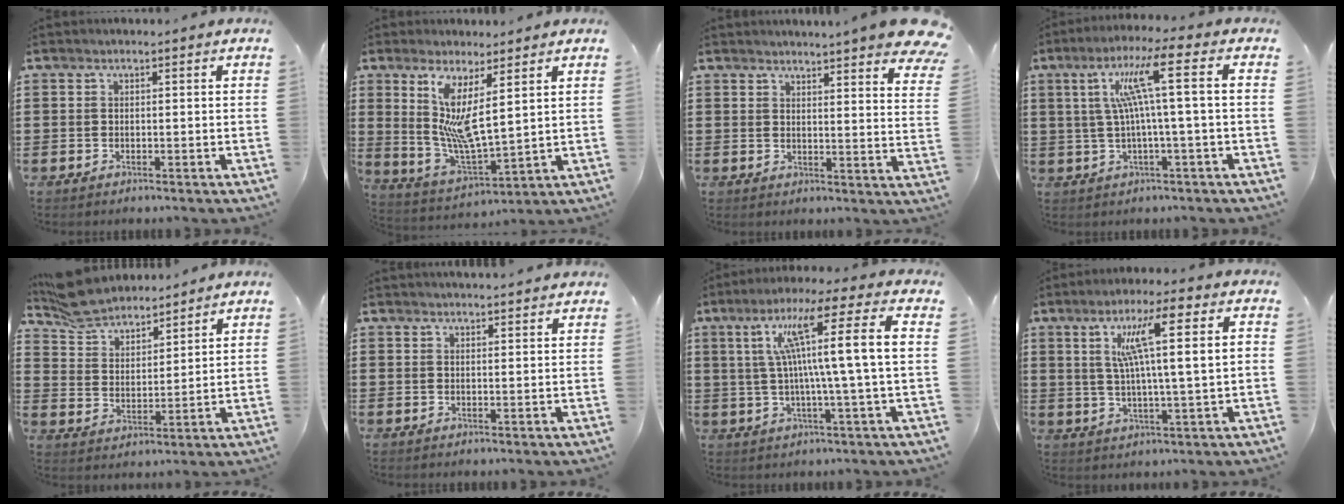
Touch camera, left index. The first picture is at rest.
{"total": 7.7, "force": [3.6, 1.4, 6.6], "torque": [-0.153, -0.034, 0.058]}
{"total": 5.0, "force": [4.6, -0.2, 2.0], "torque": [-0.042, -0.023, 0.078]}
{"total": 9.4, "force": [1.7, -0.3, 9.2], "torque": [-0.194, 0.002, 0.015]}
{"total": 7.2, "force": [6.8, 1.9, 1.5], "torque": [-0.060, -0.022, 0.126]}
{"total": 1.8, "force": [1.8, -0.2, 0.2], "torque": [-0.008, -0.001, 0.036]}
{"total": 12.5, "force": [2.7, -0.4, 12.2], "torque": [-0.237, -0.006, 0.027]}
{"total": 10.2, "force": [3.3, 0.8, 9.6], "torque": [-0.182, 0.005, 0.049]}